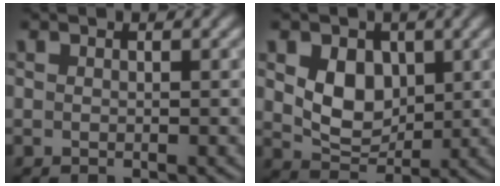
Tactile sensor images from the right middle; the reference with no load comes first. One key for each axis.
{"total": 4.7, "fx": 1.0, "fy": 3.5, "fz": 3.1, "tx": -0.062, "ty": -0.007, "tz": 0.019}